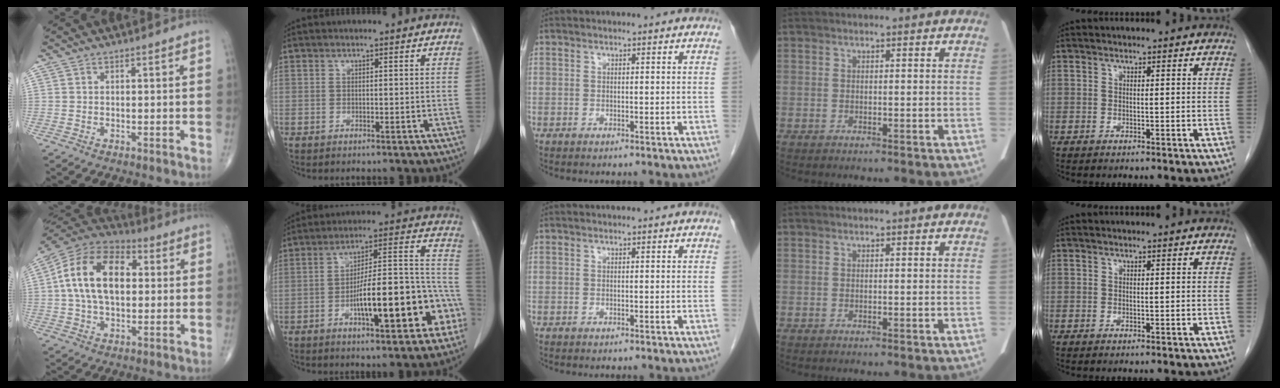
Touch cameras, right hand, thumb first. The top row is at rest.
{"thumb": {"total": 17.0, "force": [2.2, 10.3, 13.3], "torque": [-0.230, 0.024, 0.029]}, "index": {"total": 18.1, "force": [-6.7, 4.6, 16.2], "torque": [-0.204, 0.040, -0.087]}}